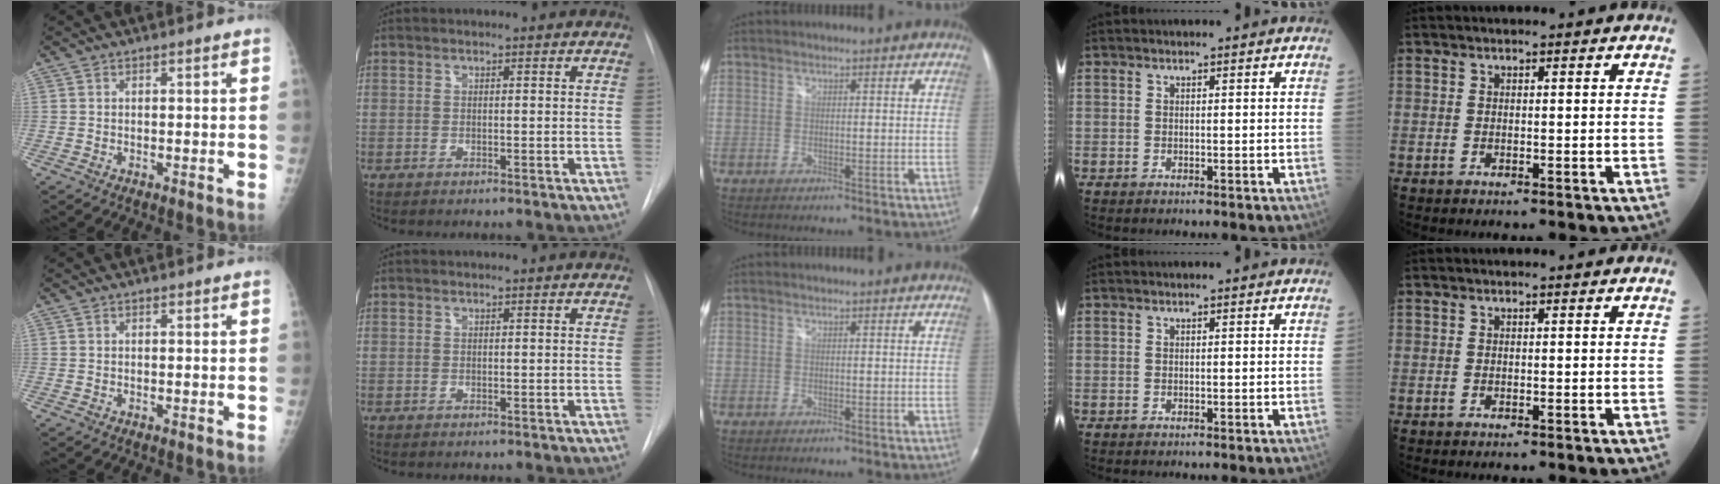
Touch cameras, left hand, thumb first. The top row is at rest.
{}